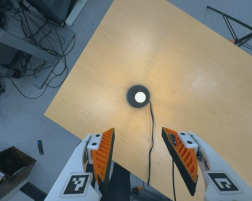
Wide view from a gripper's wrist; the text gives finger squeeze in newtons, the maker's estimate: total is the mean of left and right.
{"total": 0.0}